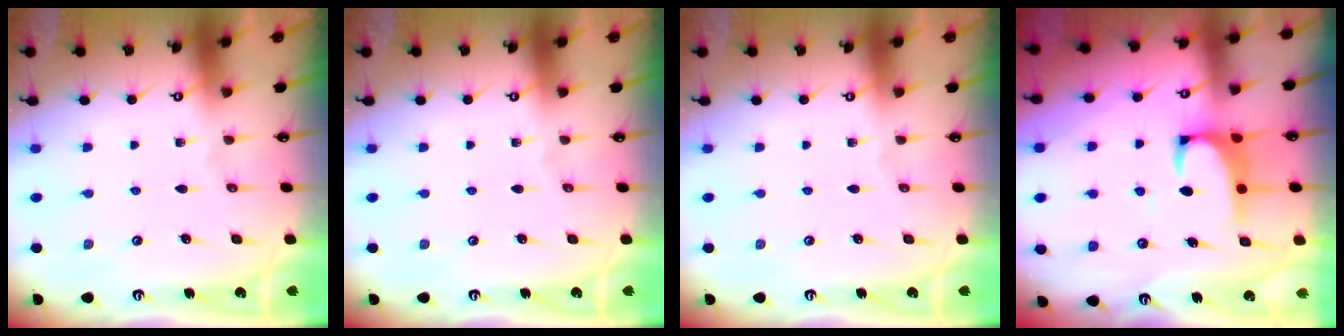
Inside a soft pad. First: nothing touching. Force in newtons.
{"total": 0.0}
{"total": 0.0}
{"total": 2.3, "press": 2.0, "slide": 1.0}